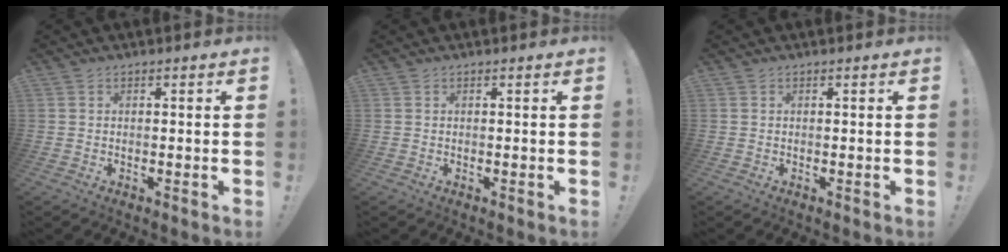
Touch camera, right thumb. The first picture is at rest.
{"total": 0.0}
{"total": 0.0}